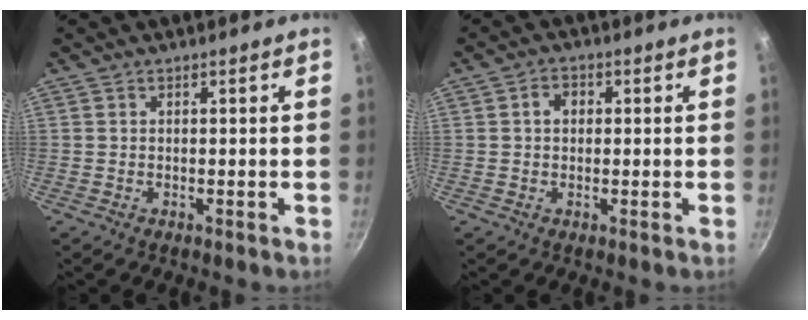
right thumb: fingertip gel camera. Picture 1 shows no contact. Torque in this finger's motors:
{"motor_torque": [-0.02, 1.08, 0.24, -0.12, -0.02]}